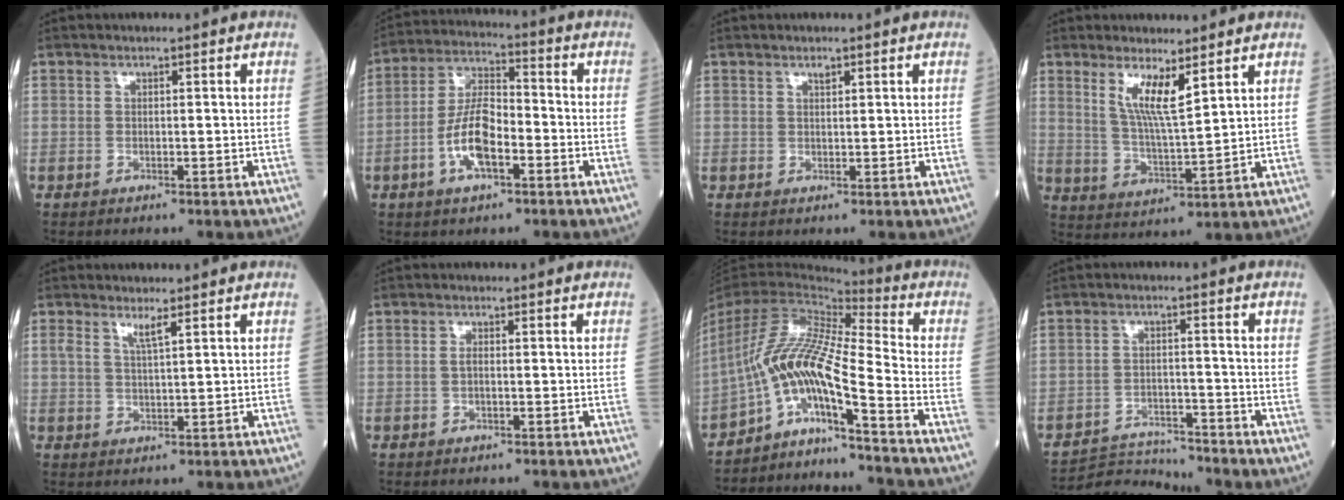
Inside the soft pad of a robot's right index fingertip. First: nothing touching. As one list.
[{"total": 9.1, "force": [-3.1, 3.3, 7.9], "torque": [-0.165, 0.012, -0.061]}, {"total": 0.8, "force": [0.6, 0.3, 0.4], "torque": [-0.008, -0.003, 0.009]}, {"total": 6.4, "force": [3.6, 0.5, 5.3], "torque": [-0.103, -0.014, 0.073]}, {"total": 2.3, "force": [1.4, 0.0, 1.8], "torque": [-0.040, 0.000, 0.027]}, {"total": 1.1, "force": [-0.1, 0.3, 1.0], "torque": [-0.026, -0.001, -0.001]}, {"total": 12.3, "force": [-8.1, -0.9, 9.3], "torque": [-0.186, 0.012, -0.150]}, {"total": 5.9, "force": [-5.6, -0.8, -1.4], "torque": [0.024, -0.001, -0.099]}]